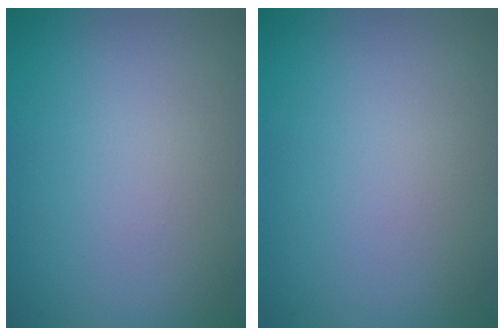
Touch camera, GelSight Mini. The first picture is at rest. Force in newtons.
{"total": 0.0}